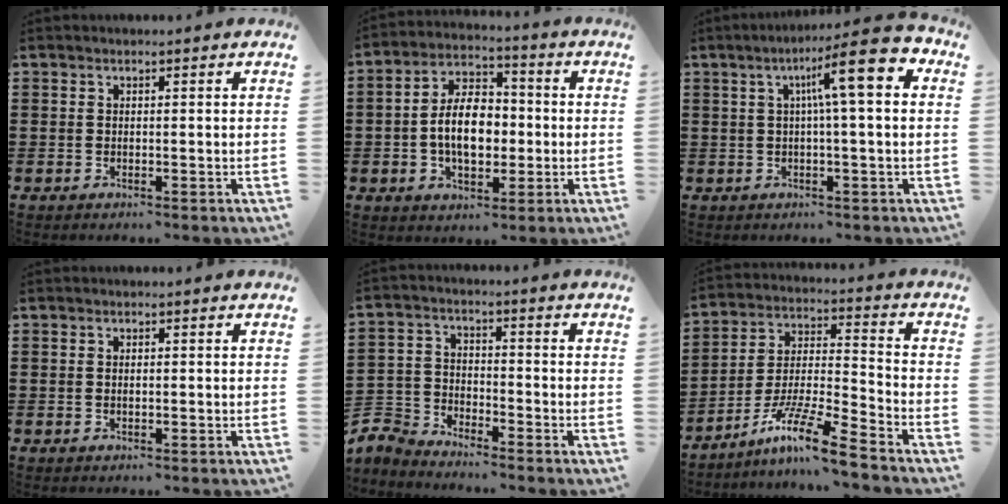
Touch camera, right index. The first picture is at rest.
{"total": 8.7, "force": [-0.7, 5.2, 6.9], "torque": [-0.132, 0.004, -0.021]}
{"total": 9.8, "force": [2.7, 0.5, 9.4], "torque": [-0.159, -0.007, 0.035]}
{"total": 0.7, "force": [0.0, 0.4, 0.6], "torque": [-0.013, 0.001, 0.000]}
{"total": 5.3, "force": [-5.1, 1.2, 0.7], "torque": [-0.040, -0.003, -0.112]}
{"total": 11.2, "force": [-8.8, 0.4, 7.0], "torque": [-0.138, 0.006, -0.177]}